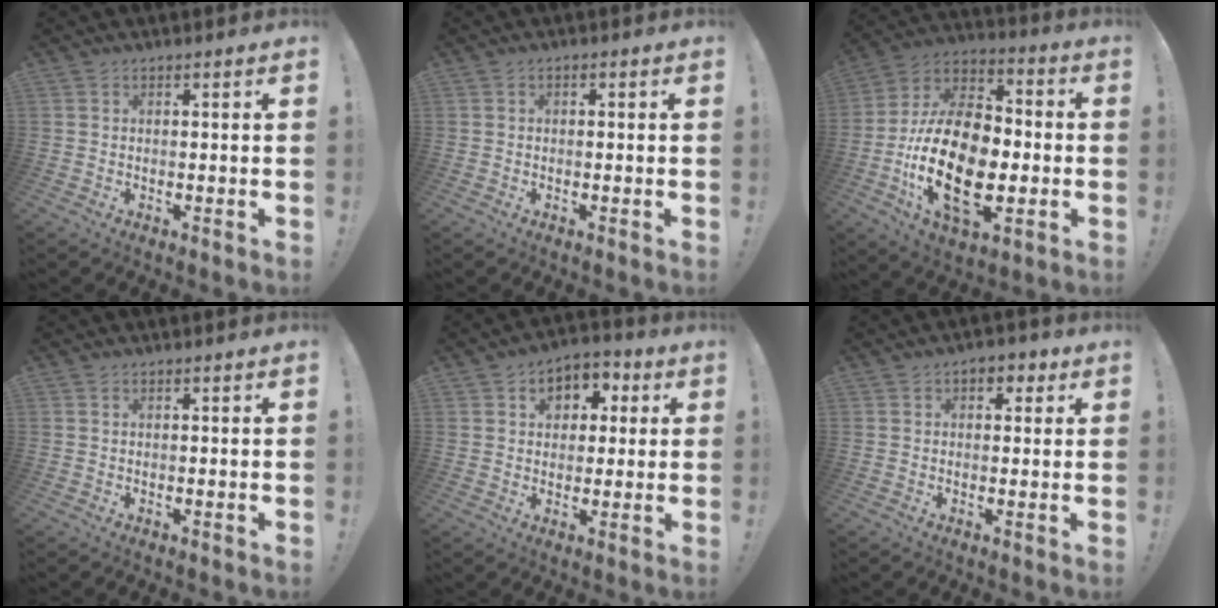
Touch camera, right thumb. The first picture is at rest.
{"total": 0.9, "force": [-0.6, 0.5, 0.4], "torque": [-0.013, 0.005, -0.010]}
{"total": 26.0, "force": [-5.3, 15.1, 20.5], "torque": [-0.395, 0.025, -0.082]}
{"total": 0.0}
{"total": 7.3, "force": [1.7, 6.4, 3.2], "torque": [-0.041, -0.001, 0.033]}
{"total": 3.8, "force": [1.2, 2.8, 2.4], "torque": [-0.024, 0.001, 0.018]}